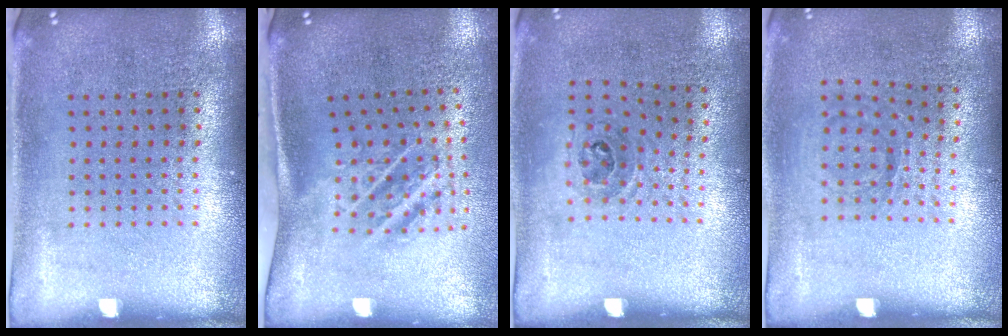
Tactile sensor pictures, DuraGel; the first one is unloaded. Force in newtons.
{"total": 1.9, "press": 1.2, "slide": 1.5}
{"total": 1.1, "press": 0.7, "slide": 0.8}
{"total": 1.0, "press": 0.8, "slide": 0.6}